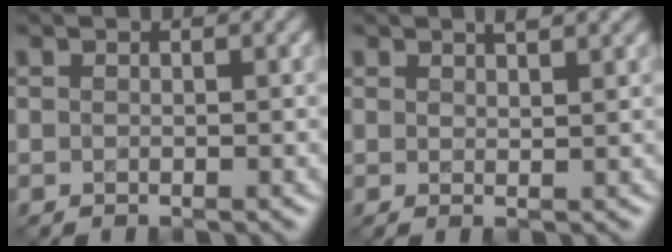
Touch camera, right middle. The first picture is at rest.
{"total": 1.9, "force": [1.4, 0.5, 1.2], "torque": [-0.006, 0.006, 0.018]}